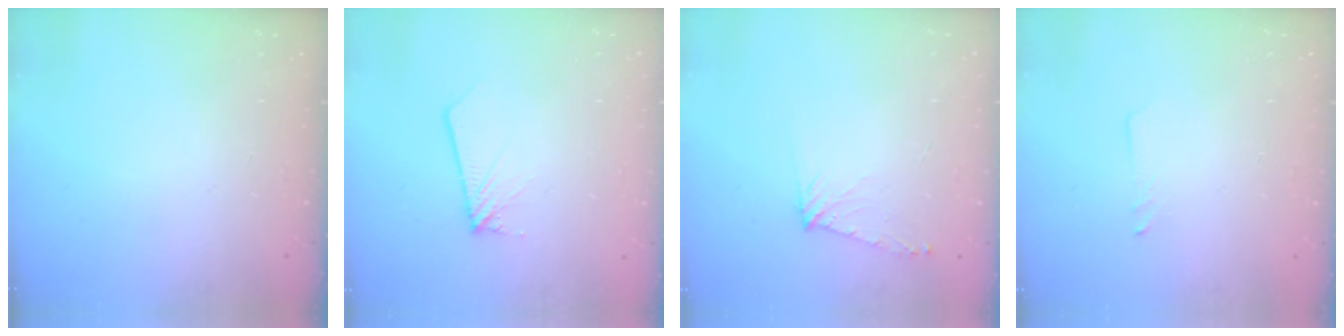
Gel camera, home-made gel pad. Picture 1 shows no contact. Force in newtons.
{"total": 2.2, "press": 2.2, "slide": 0.3}
{"total": 7.1, "press": 7.0, "slide": 0.8}
{"total": 1.3, "press": 1.2, "slide": 0.1}